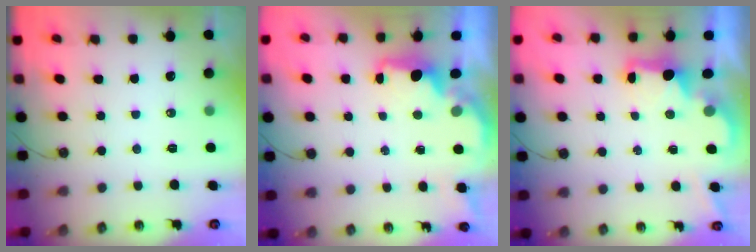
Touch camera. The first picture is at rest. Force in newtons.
{"total": 1.8, "press": 1.7, "slide": 0.6}
{"total": 2.2, "press": 2.1, "slide": 0.8}